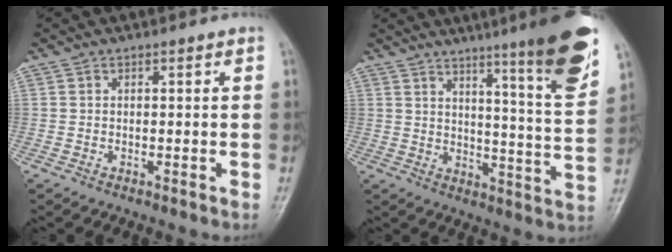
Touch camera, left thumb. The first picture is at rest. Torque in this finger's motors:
{"motor_torque": [2.52, 0.97, 1.55, -1.22, 0.41]}